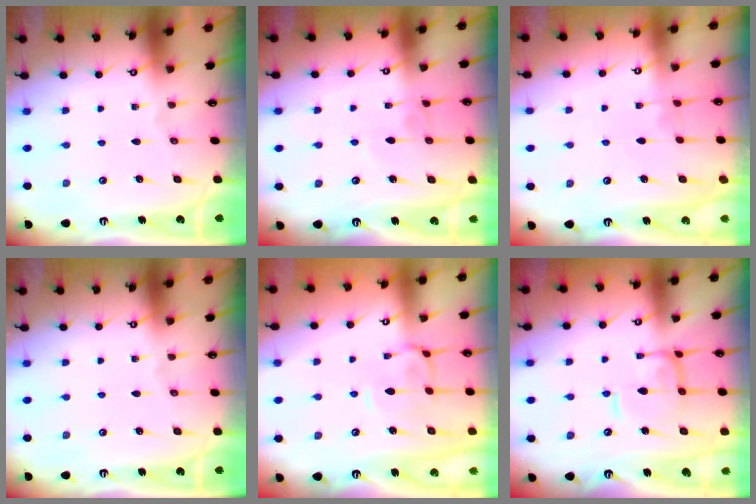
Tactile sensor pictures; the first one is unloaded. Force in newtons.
{"total": 2.0, "press": 2.0, "slide": 0.2}
{"total": 3.9, "press": 3.9, "slide": 0.2}
{"total": 0.0}
{"total": 1.5, "press": 1.3, "slide": 0.7}
{"total": 2.8, "press": 2.7, "slide": 0.5}